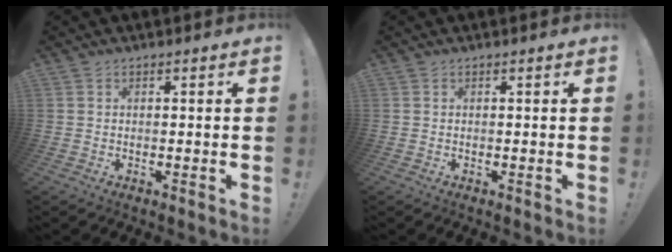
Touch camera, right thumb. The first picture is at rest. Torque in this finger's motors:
{"motor_torque": [0.00, 0.00, 0.02, 0.02, 0.00]}